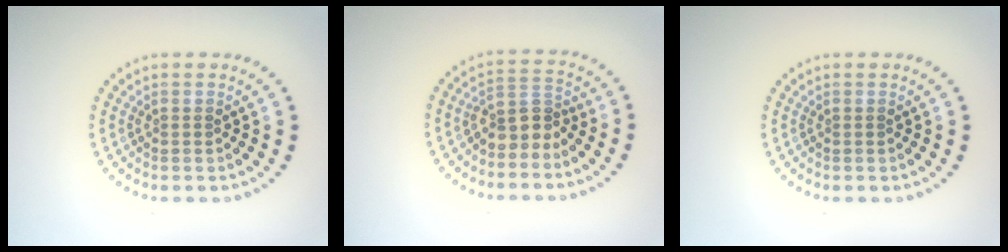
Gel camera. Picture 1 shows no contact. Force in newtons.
{"total": 2.8, "press": 2.3, "slide": 1.6}
{"total": 0.0}